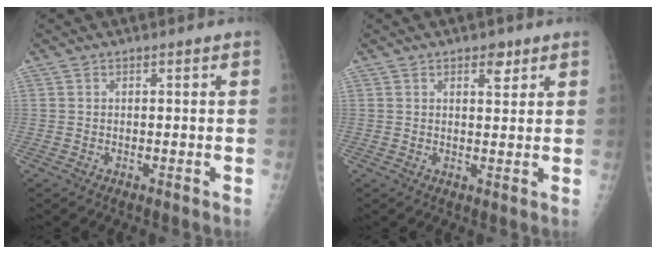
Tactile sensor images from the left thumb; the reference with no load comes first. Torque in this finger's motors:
{"motor_torque": [-0.13, 0.00, -0.33, 0.08, 0.05]}